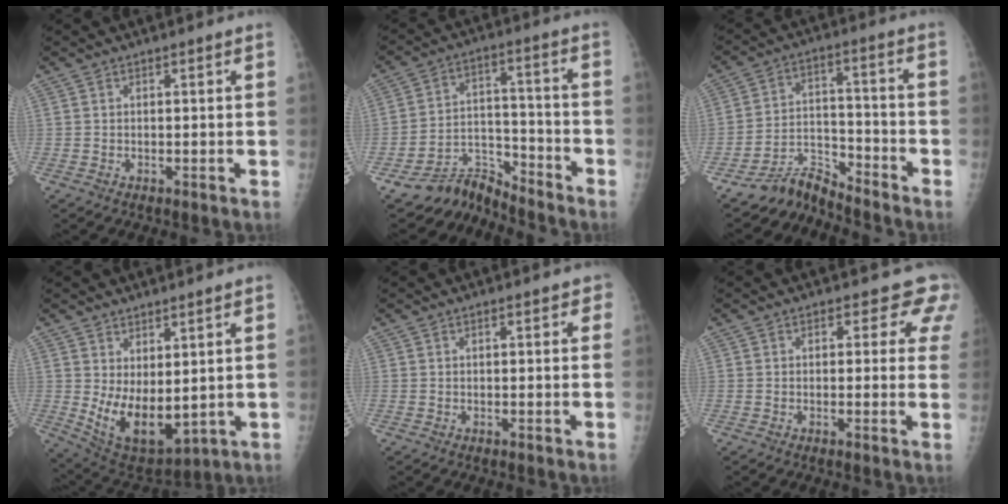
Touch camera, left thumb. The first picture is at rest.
{"total": 7.8, "force": [-7.5, 1.6, -1.2], "torque": [0.036, 0.090, -0.136]}
{"total": 6.9, "force": [-6.8, 1.0, -0.5], "torque": [0.015, 0.077, -0.125]}
{"total": 11.0, "force": [1.5, 5.6, 9.4], "torque": [-0.142, -0.034, 0.053]}
{"total": 1.3, "force": [0.5, 0.9, 0.8], "torque": [0.006, 0.002, 0.001]}
{"total": 5.4, "force": [3.7, 3.5, 1.9], "torque": [0.020, -0.012, 0.019]}